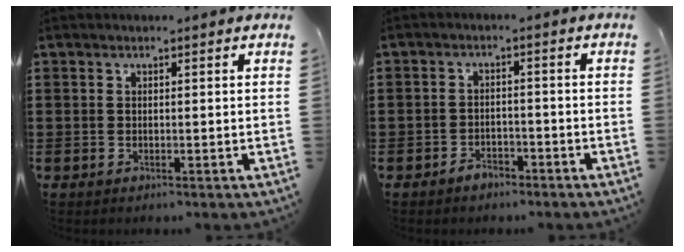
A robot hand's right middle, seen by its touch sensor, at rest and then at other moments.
{"total": 2.4, "force": [-2.2, 1.1, 0.3], "torque": [-0.011, 0.004, -0.046]}